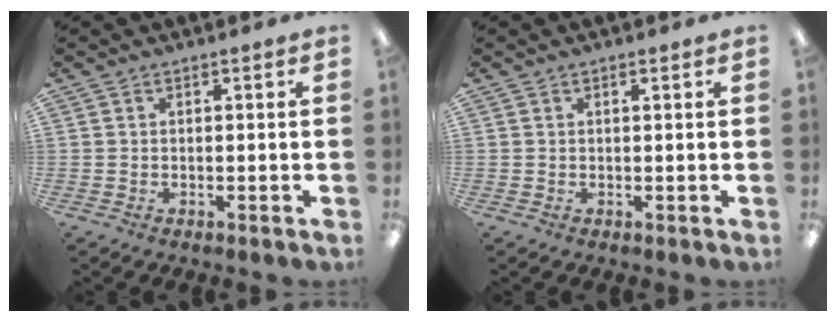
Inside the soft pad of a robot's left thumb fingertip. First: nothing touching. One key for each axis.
{"total": 0.6, "fx": 0.4, "fy": 0.2, "fz": 0.4, "tx": -0.010, "ty": 0.001, "tz": 0.008}